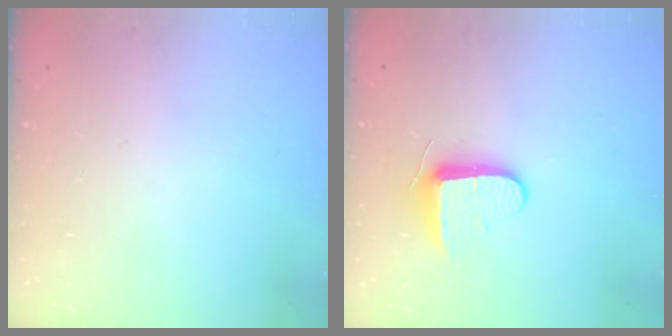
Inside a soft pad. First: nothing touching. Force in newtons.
{"total": 8.7, "press": 8.6, "slide": 1.4}